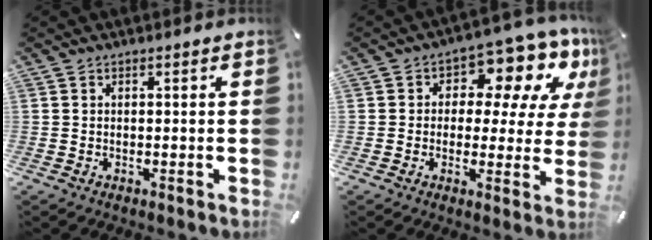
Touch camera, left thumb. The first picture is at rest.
{"total": 11.3, "force": [5.9, 6.8, 6.9], "torque": [-0.090, -0.046, 0.103]}